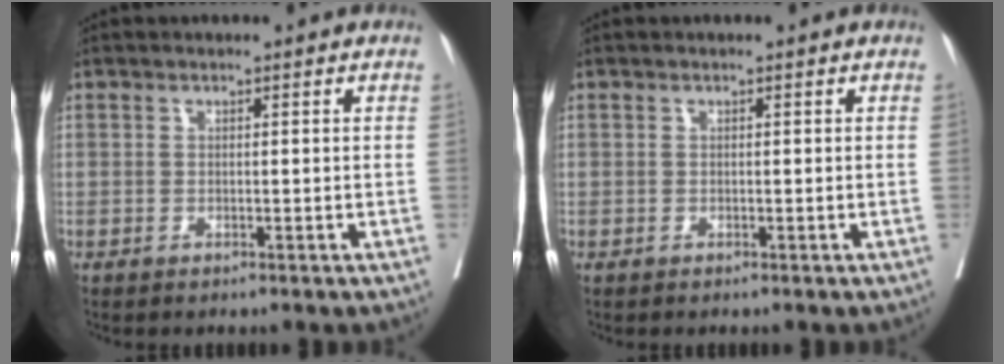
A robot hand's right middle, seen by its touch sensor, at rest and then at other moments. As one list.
[{"total": 0.0}]